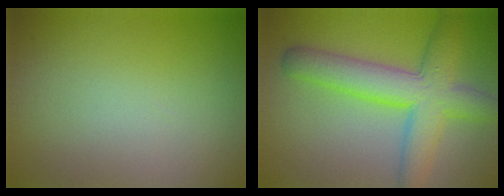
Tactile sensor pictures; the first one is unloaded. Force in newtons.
{"total": 7.0, "press": 7.0, "slide": 0.2}